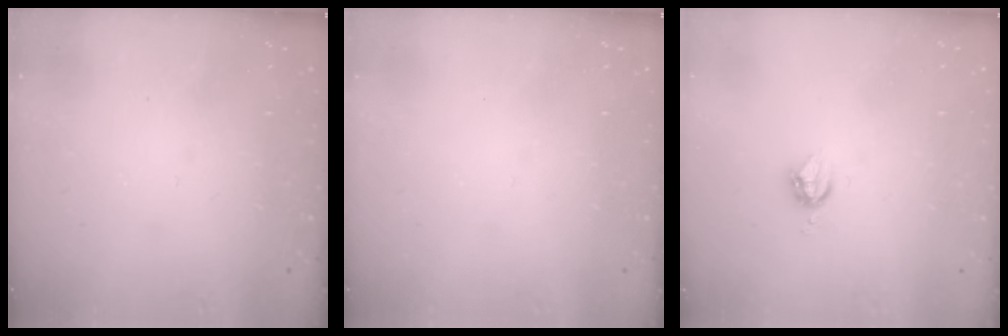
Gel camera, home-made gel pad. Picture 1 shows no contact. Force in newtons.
{"total": 0.0}
{"total": 5.1, "press": 5.1, "slide": 0.0}